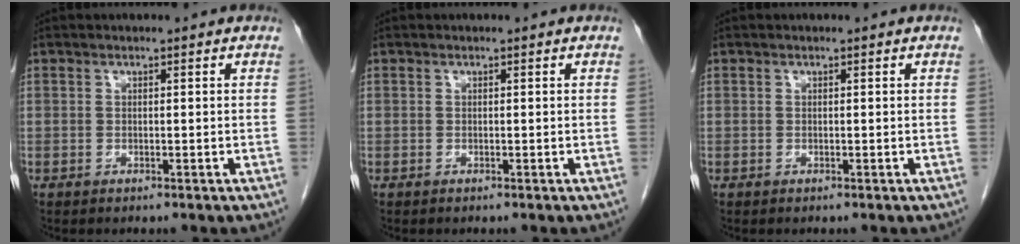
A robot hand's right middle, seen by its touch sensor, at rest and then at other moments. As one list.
[{"total": 0.0}, {"total": 0.0}]